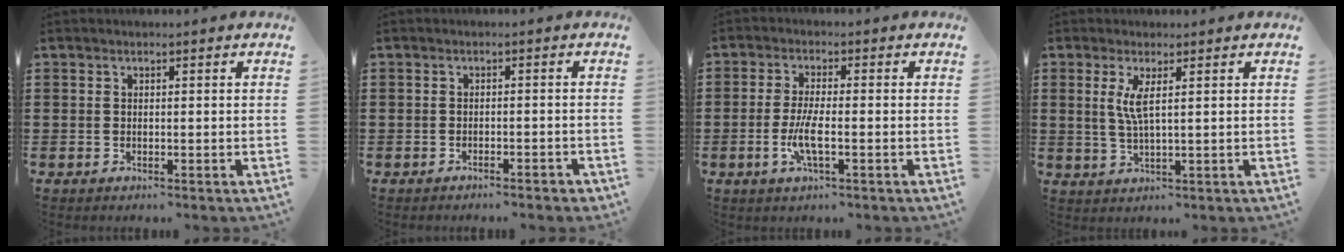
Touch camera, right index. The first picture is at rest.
{"total": 1.3, "force": [-1.3, 0.0, 0.3], "torque": [-0.009, 0.002, -0.026]}
{"total": 5.4, "force": [-1.7, 1.2, 5.0], "torque": [-0.110, -0.008, -0.038]}
{"total": 3.6, "force": [1.1, 0.3, 3.4], "torque": [-0.073, -0.004, 0.017]}